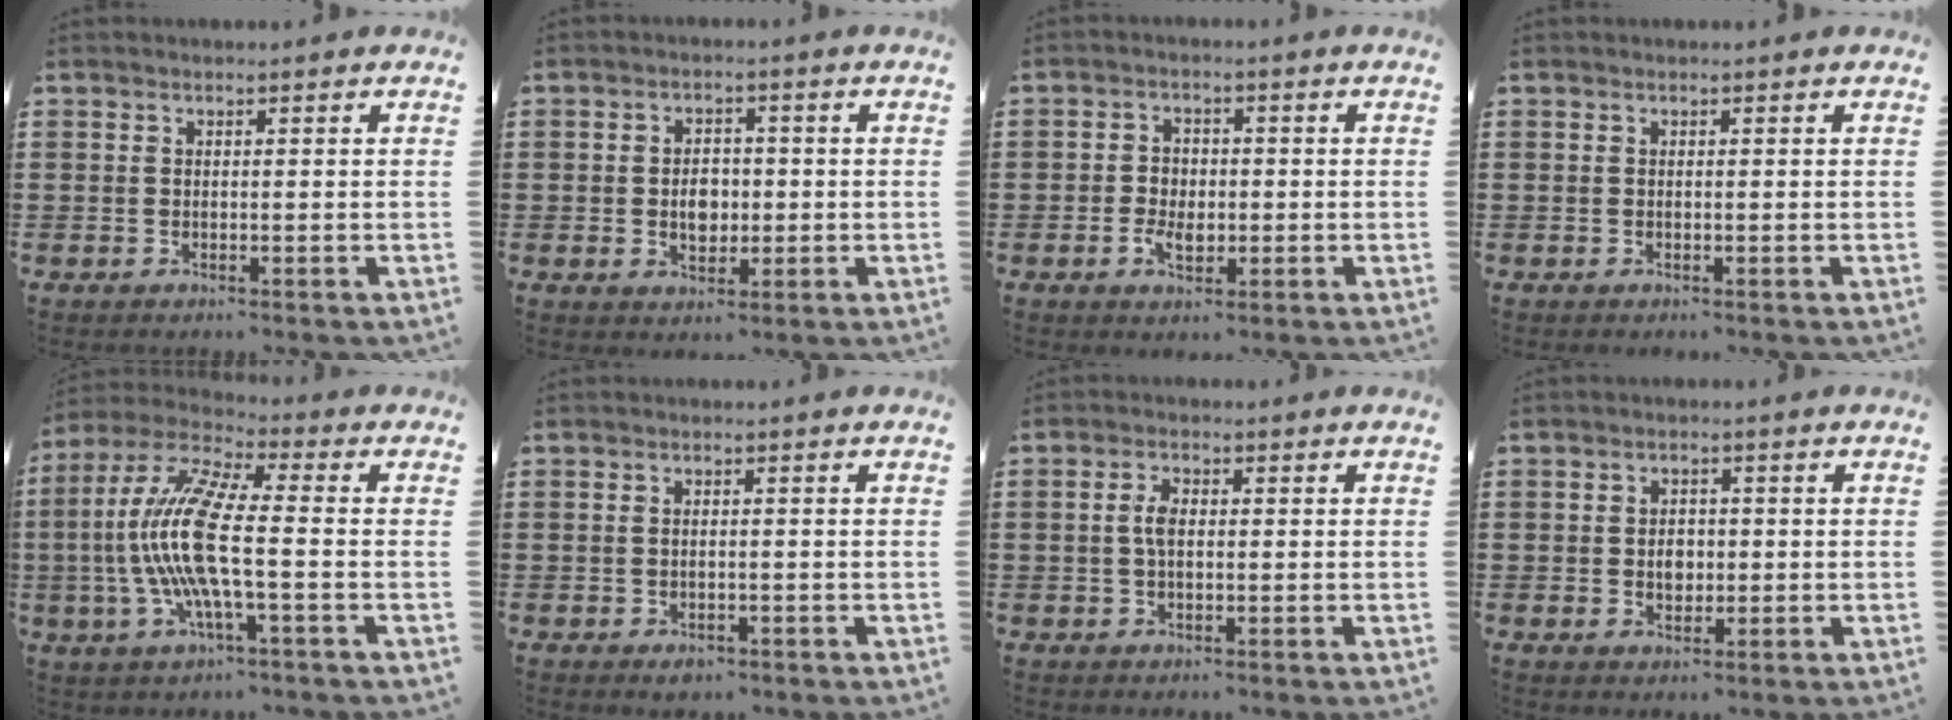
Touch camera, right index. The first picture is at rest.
{"total": 4.0, "force": [-0.3, 2.8, 2.8], "torque": [-0.044, 0.000, -0.010]}
{"total": 3.8, "force": [-1.0, 2.6, 2.5], "torque": [-0.057, 0.005, -0.022]}
{"total": 0.0}
{"total": 12.7, "force": [-2.0, 2.7, 12.2], "torque": [-0.280, -0.018, -0.049]}
{"total": 1.2, "force": [-0.5, 0.6, 0.9], "torque": [-0.020, -0.001, -0.010]}
{"total": 3.2, "force": [0.2, 1.4, 2.9], "torque": [-0.065, 0.004, 0.000]}
{"total": 2.8, "force": [-0.1, 2.1, 1.9], "torque": [-0.033, 0.003, -0.005]}